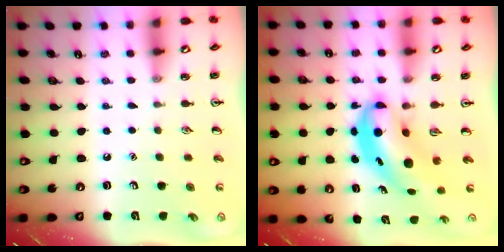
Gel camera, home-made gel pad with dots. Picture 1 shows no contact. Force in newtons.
{"total": 6.9, "press": 6.6, "slide": 1.8}